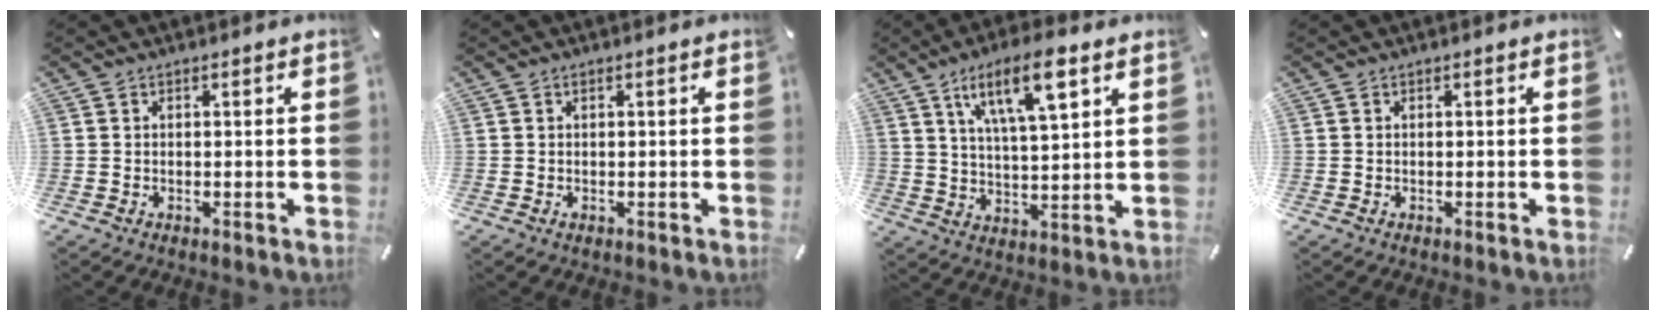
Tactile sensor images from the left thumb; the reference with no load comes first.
{"total": 0.6, "force": [0.1, 0.4, 0.4], "torque": [-0.009, 0.000, 0.001]}
{"total": 13.3, "force": [7.3, 4.0, 10.3], "torque": [-0.172, -0.021, 0.121]}
{"total": 0.0}